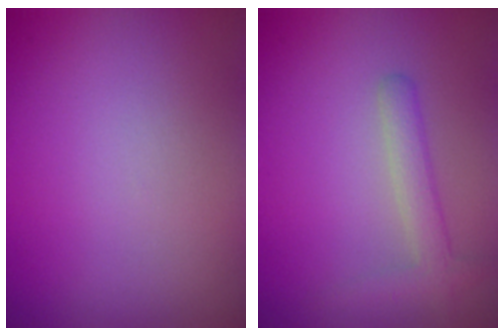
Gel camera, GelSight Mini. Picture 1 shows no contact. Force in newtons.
{"total": 2.2, "press": 2.2, "slide": 0.2}